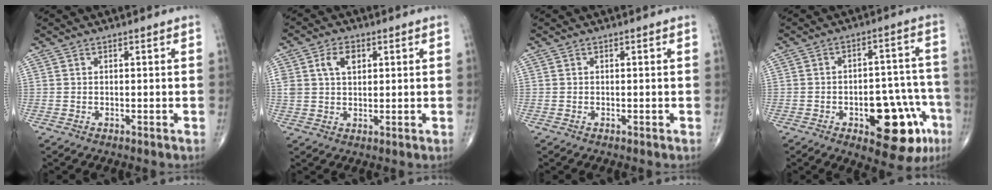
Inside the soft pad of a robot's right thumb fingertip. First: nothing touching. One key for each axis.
{"total": 5.8, "fx": 2.1, "fy": 3.7, "fz": 3.9, "tx": -0.065, "ty": 0.001, "tz": 0.040}
{"total": 0.0}
{"total": 16.3, "fx": -6.8, "fy": 7.7, "fz": 12.6, "tx": -0.123, "ty": 0.047, "tz": -0.077}